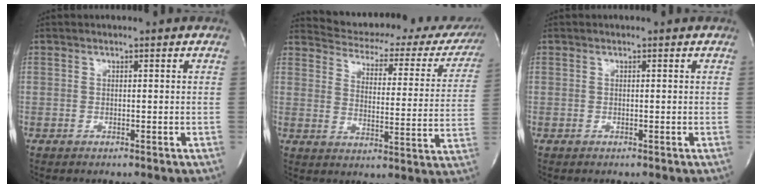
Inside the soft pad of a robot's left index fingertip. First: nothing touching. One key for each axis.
{"total": 24.8, "fx": 22.5, "fy": 6.5, "fz": 8.1, "tx": -0.113, "ty": -0.056, "tz": 0.261}
{"total": 0.0}